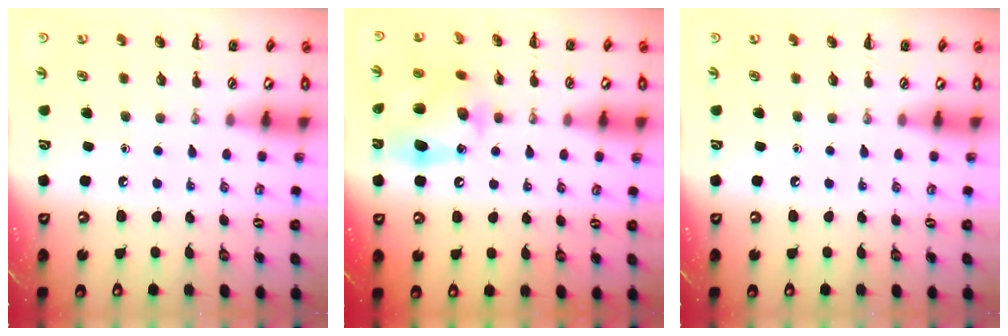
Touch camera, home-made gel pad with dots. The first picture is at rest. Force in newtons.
{"total": 13.1, "press": 13.0, "slide": 1.7}
{"total": 0.0}